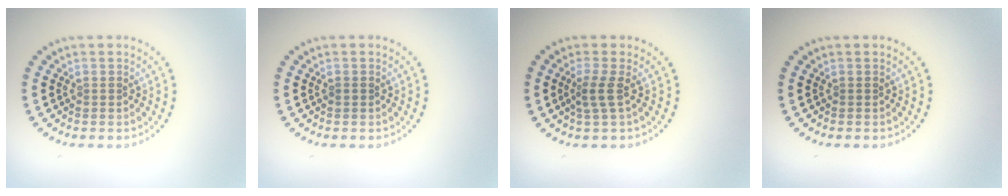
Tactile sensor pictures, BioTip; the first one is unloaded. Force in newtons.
{"total": 0.5, "press": 0.5, "slide": 0.2}
{"total": 2.0, "press": 1.3, "slide": 1.4}
{"total": 0.0}